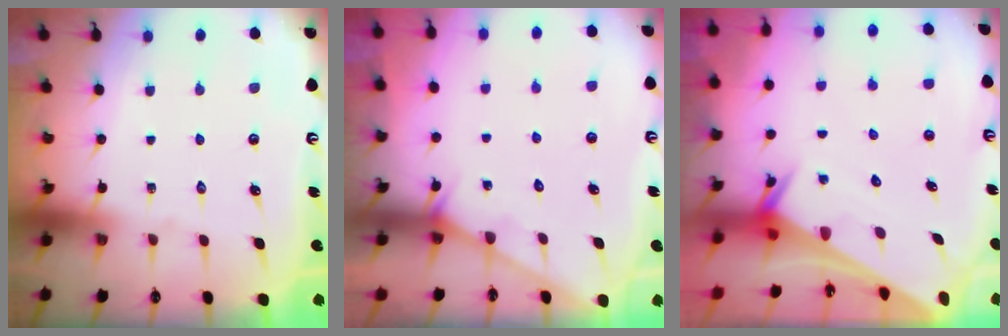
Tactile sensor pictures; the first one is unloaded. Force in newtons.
{"total": 4.9, "press": 4.9, "slide": 0.2}
{"total": 2.6, "press": 2.6, "slide": 0.1}